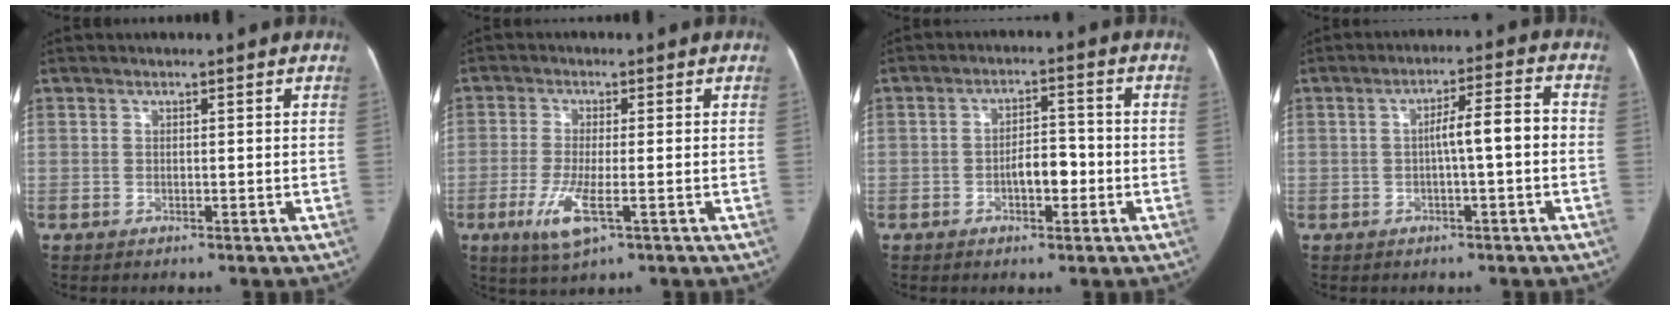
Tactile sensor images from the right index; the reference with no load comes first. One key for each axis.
{"total": 6.5, "fx": -2.6, "fy": 1.4, "fz": 5.8, "tx": -0.125, "ty": -0.016, "tz": -0.045}
{"total": 5.1, "fx": -1.5, "fy": 2.3, "fz": 4.3, "tx": -0.070, "ty": 0.018, "tz": -0.022}
{"total": 6.3, "fx": -0.6, "fy": 0.7, "fz": 6.2, "tx": -0.099, "ty": 0.026, "tz": -0.008}